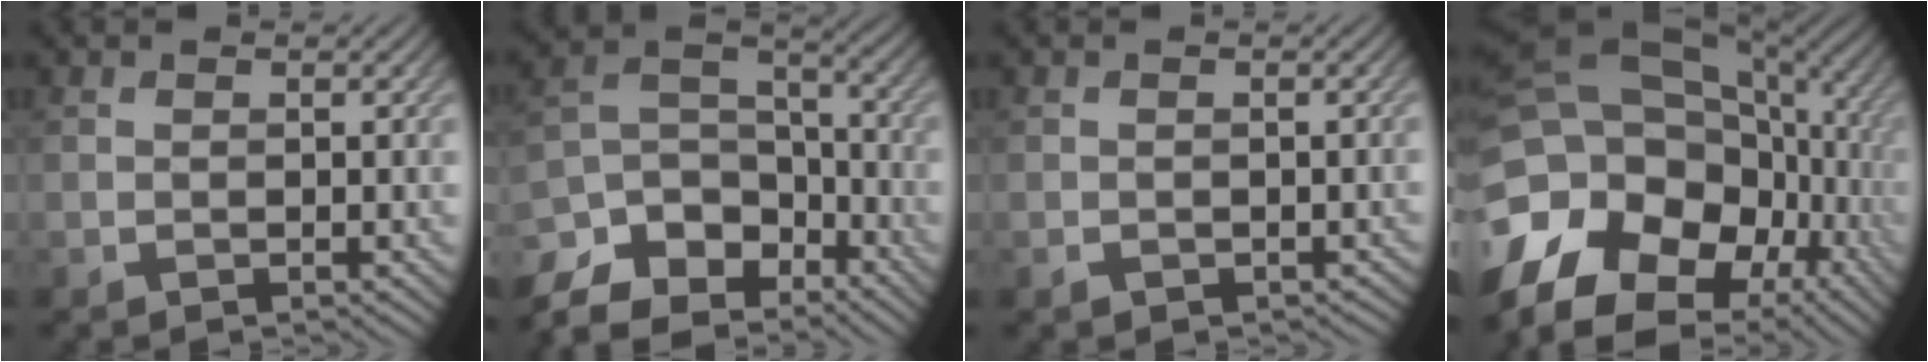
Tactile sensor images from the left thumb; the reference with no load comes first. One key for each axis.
{"total": 12.2, "fx": -9.1, "fy": 6.2, "fz": 5.1, "tx": -0.153, "ty": -0.011, "tz": -0.150}
{"total": 1.3, "fx": -0.7, "fy": 0.9, "fz": 0.6, "tx": -0.013, "ty": -0.008, "tz": -0.012}
{"total": 18.4, "fx": -7.3, "fy": 13.1, "fz": 10.7, "tx": -0.274, "ty": 0.014, "tz": -0.119}